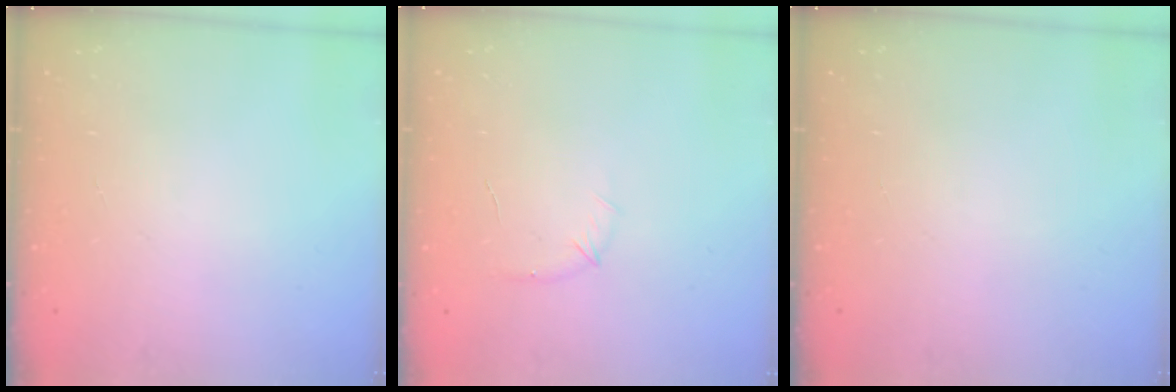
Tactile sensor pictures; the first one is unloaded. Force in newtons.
{"total": 5.5, "press": 5.3, "slide": 1.5}
{"total": 0.0}